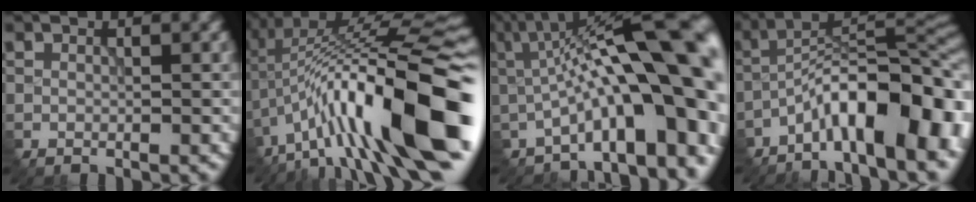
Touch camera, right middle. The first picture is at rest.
{"total": 16.5, "force": [-4.4, 4.8, 15.2], "torque": [-0.226, 0.046, -0.075]}
{"total": 16.4, "force": [-0.6, 5.5, 15.4], "torque": [-0.205, 0.037, 0.000]}
{"total": 11.5, "force": [-5.8, 3.4, 9.4], "torque": [-0.146, 0.019, -0.094]}